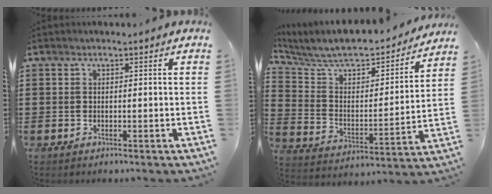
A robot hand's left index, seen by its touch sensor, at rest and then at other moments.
{"total": 7.3, "force": [6.6, 2.1, 2.5], "torque": [-0.083, -0.050, 0.110]}